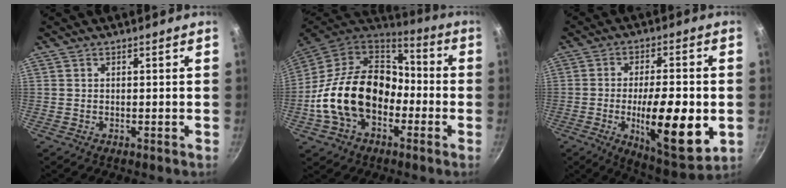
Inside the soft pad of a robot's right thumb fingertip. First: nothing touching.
{"total": 22.1, "force": [-4.5, 15.5, 15.1], "torque": [-0.243, 0.055, -0.086]}
{"total": 18.2, "force": [-3.5, 6.2, 16.7], "torque": [-0.246, -0.003, -0.050]}